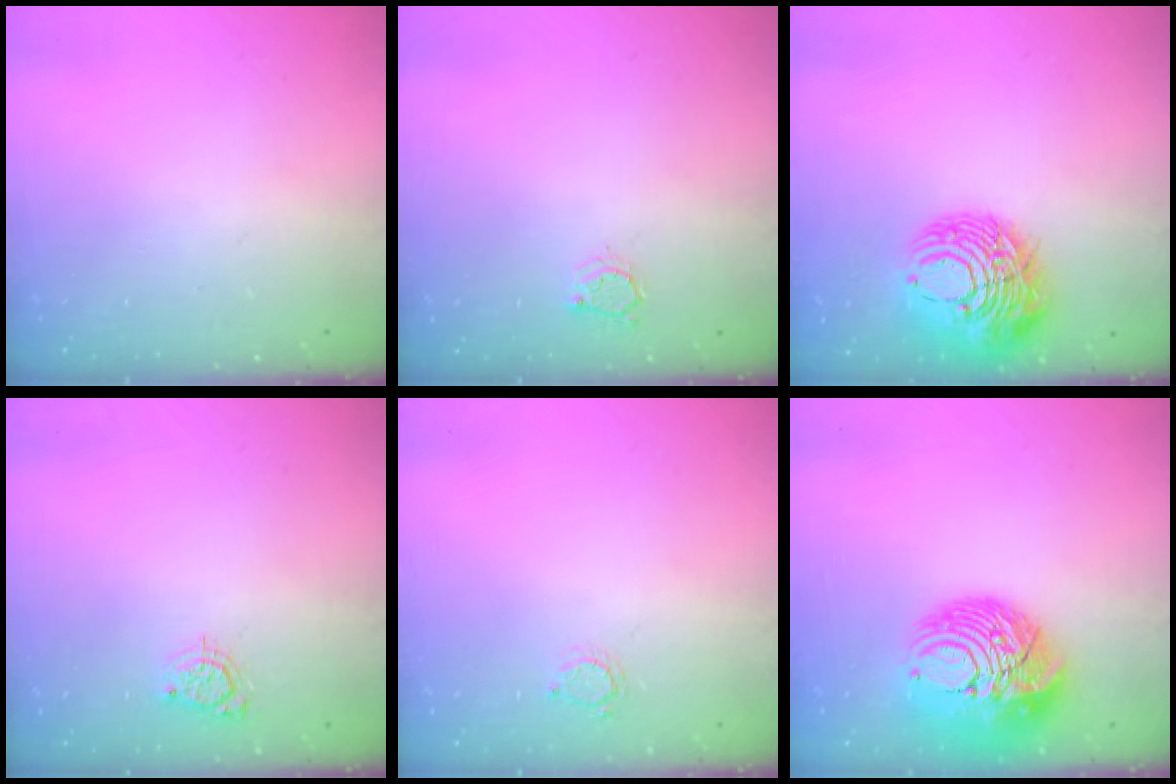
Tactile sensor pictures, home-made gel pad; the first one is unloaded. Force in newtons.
{"total": 3.1, "press": 3.0, "slide": 0.5}
{"total": 16.2, "press": 16.2, "slide": 1.4}
{"total": 3.8, "press": 3.8, "slide": 0.5}
{"total": 2.6, "press": 2.6, "slide": 0.4}
{"total": 16.5, "press": 16.4, "slide": 1.5}